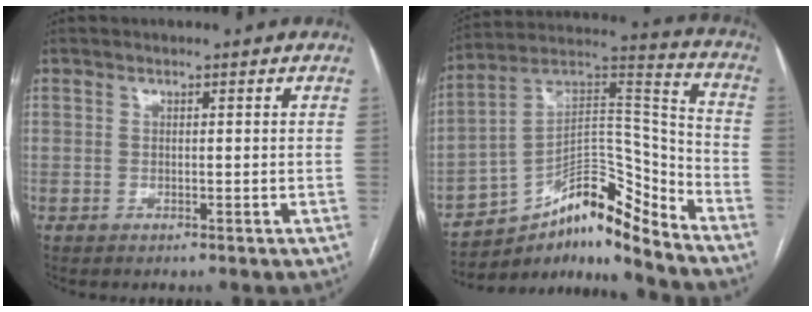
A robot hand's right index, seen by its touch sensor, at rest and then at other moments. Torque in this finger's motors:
{"motor_torque": [-0.99, -0.65, -0.34, -0.07]}